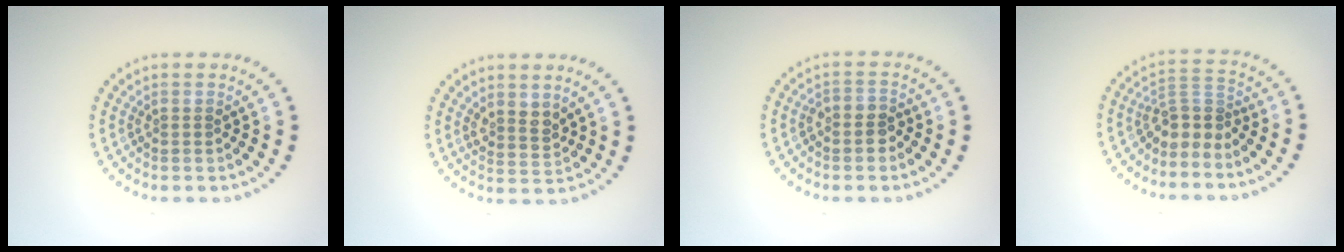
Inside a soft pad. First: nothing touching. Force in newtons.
{"total": 2.0, "press": 1.7, "slide": 1.2}
{"total": 1.9, "press": 1.7, "slide": 0.8}
{"total": 2.8, "press": 1.9, "slide": 2.0}